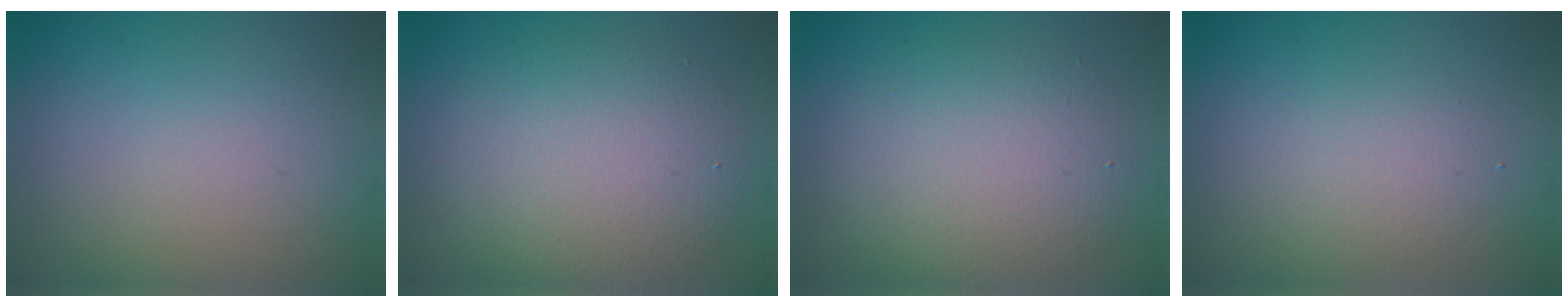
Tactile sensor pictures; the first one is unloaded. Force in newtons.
{"total": 6.1, "press": 6.1, "slide": 0.2}
{"total": 5.3, "press": 5.3, "slide": 0.5}
{"total": 5.3, "press": 5.2, "slide": 0.2}